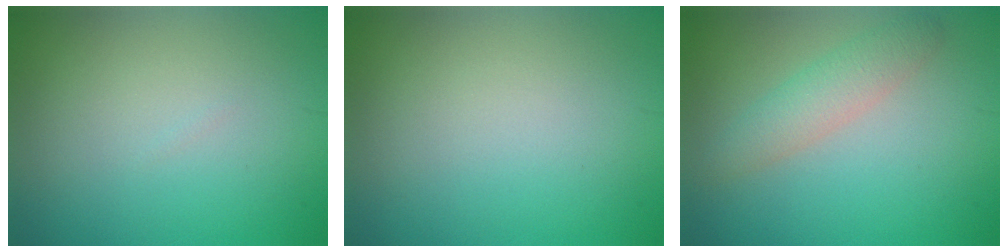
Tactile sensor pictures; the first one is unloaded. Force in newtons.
{"total": 0.0}
{"total": 2.7, "press": 2.7, "slide": 0.1}